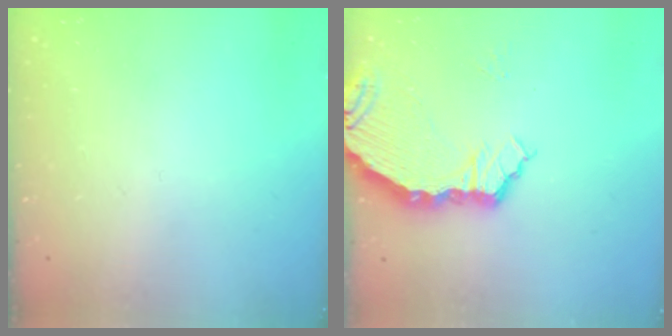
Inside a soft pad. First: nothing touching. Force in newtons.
{"total": 6.9, "press": 5.5, "slide": 4.2}